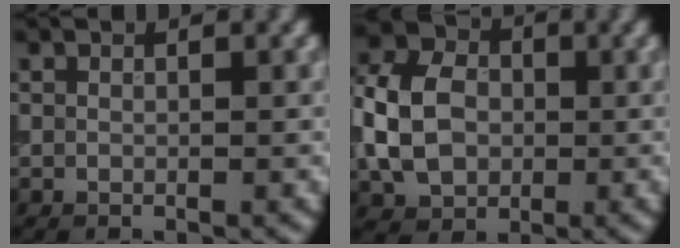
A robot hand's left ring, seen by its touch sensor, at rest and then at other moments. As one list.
[{"total": 7.6, "force": [-0.5, 5.9, 4.7], "torque": [-0.108, 0.012, -0.023]}]